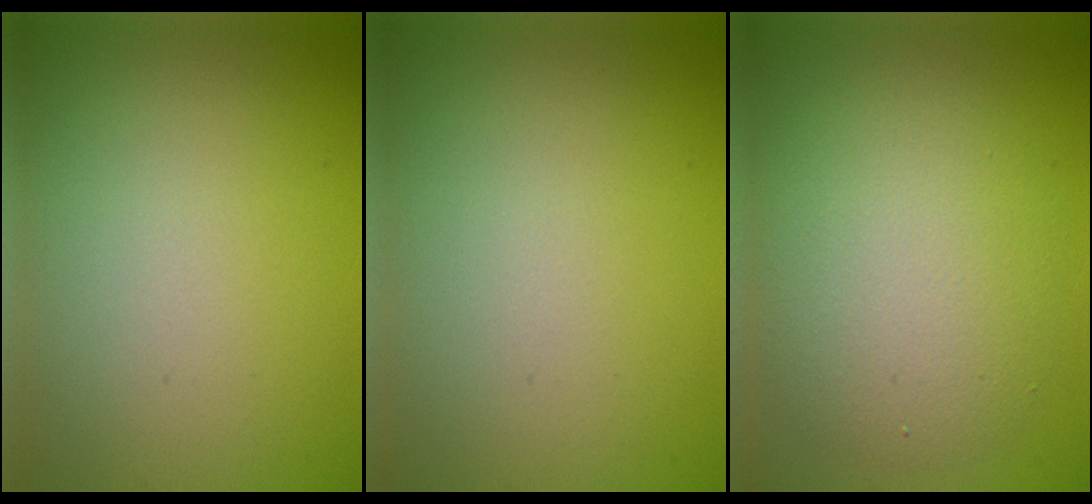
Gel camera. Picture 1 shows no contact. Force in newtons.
{"total": 0.0}
{"total": 5.8, "press": 5.8, "slide": 0.2}